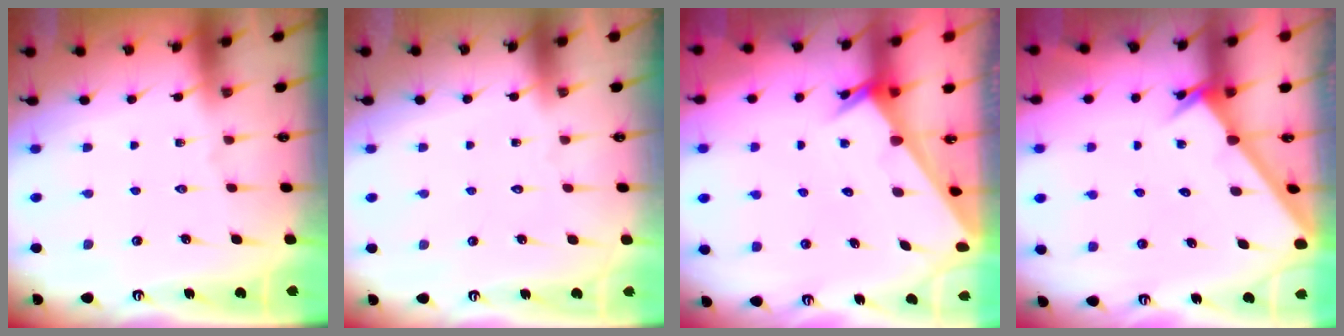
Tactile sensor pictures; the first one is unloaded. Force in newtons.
{"total": 1.7, "press": 1.7, "slide": 0.1}
{"total": 2.0, "press": 2.0, "slide": 0.1}
{"total": 2.2, "press": 2.2, "slide": 0.2}